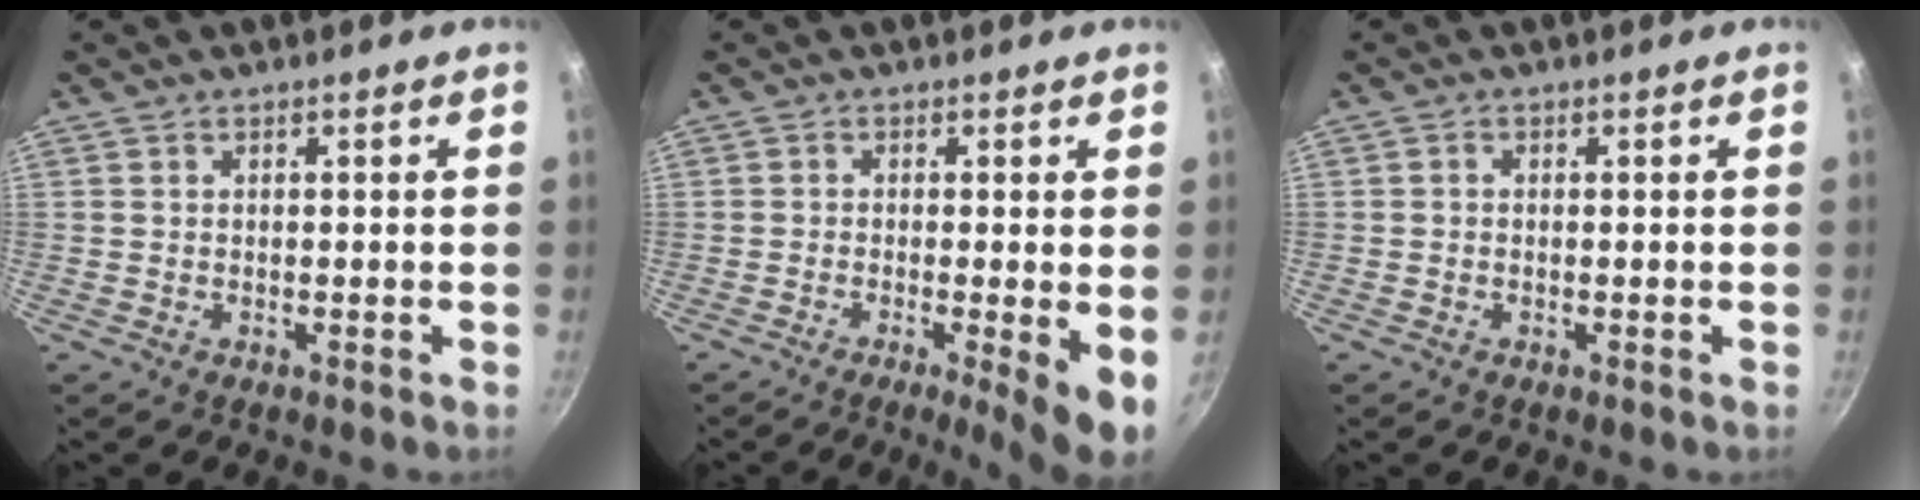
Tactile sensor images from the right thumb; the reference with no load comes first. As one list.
[{"total": 6.6, "force": [-1.4, 0.8, 6.4], "torque": [-0.095, -0.010, -0.021]}, {"total": 0.6, "force": [0.0, 0.4, 0.4], "torque": [-0.007, 0.005, -0.002]}]